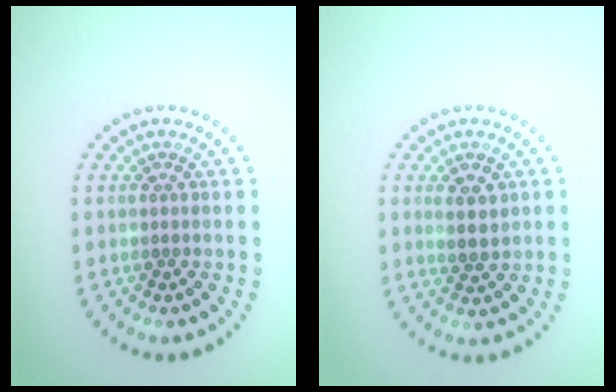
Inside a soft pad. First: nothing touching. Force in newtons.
{"total": 2.3, "press": 2.1, "slide": 0.8}